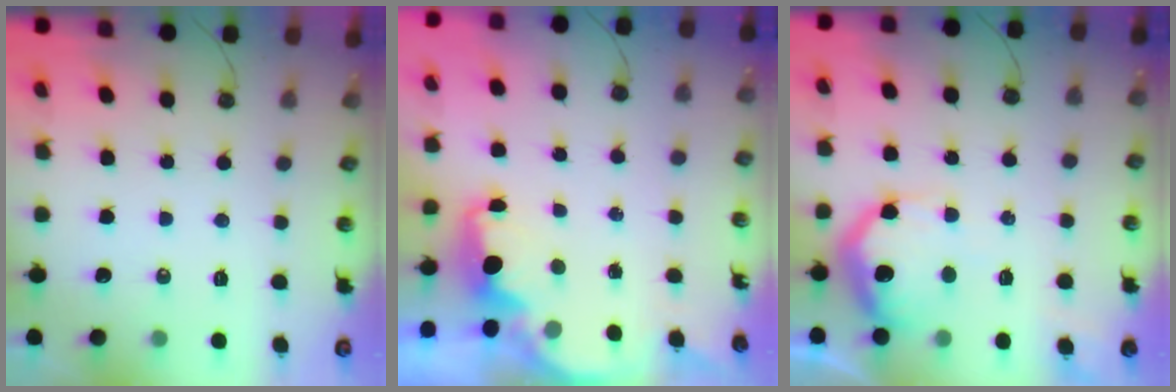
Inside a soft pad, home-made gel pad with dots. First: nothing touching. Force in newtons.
{"total": 2.5, "press": 2.4, "slide": 0.8}
{"total": 16.2, "press": 16.1, "slide": 1.3}